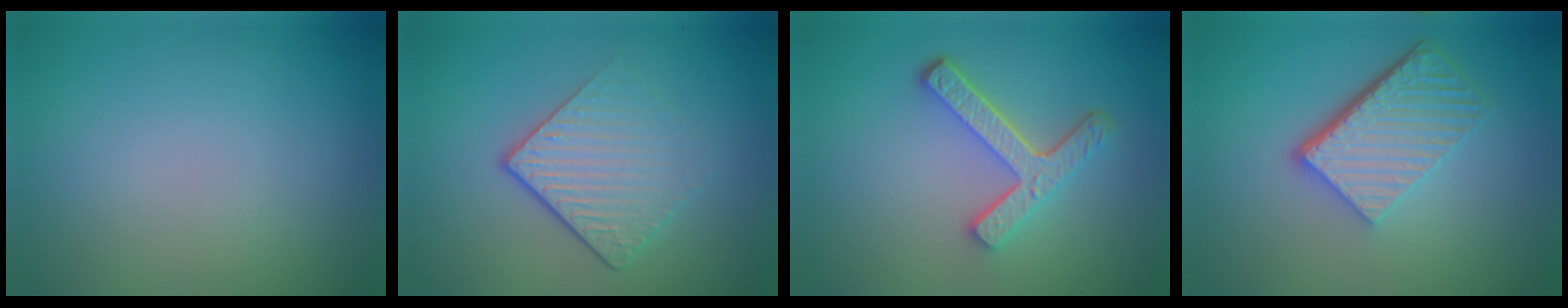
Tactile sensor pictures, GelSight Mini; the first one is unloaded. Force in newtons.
{"total": 4.4, "press": 2.7, "slide": 3.5}
{"total": 4.4, "press": 3.3, "slide": 2.9}
{"total": 6.0, "press": 4.1, "slide": 4.4}